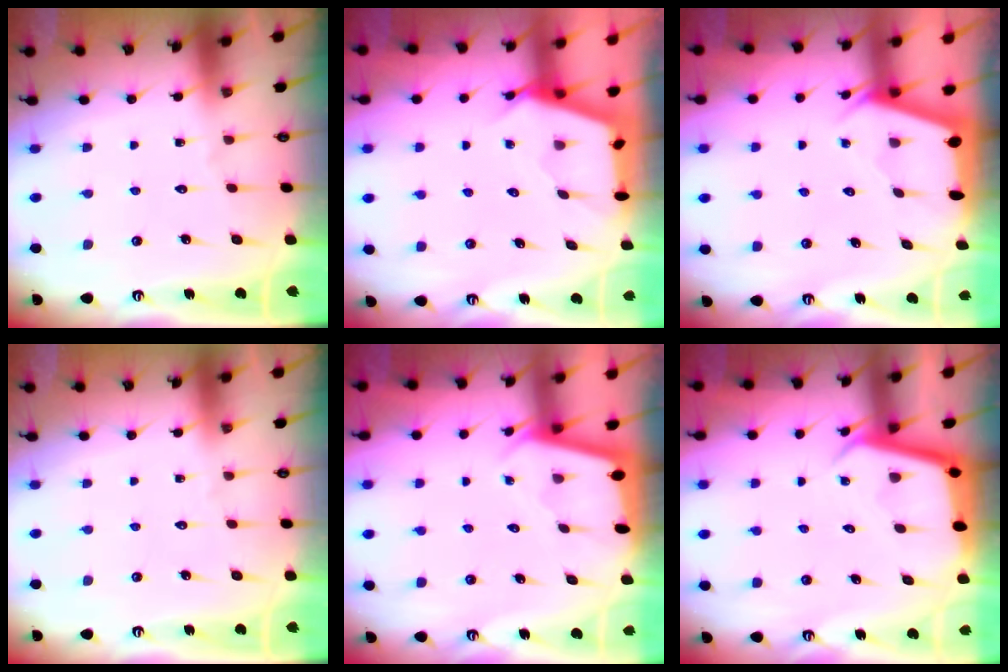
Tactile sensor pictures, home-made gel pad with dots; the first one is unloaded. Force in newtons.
{"total": 2.7, "press": 2.7, "slide": 0.3}
{"total": 2.4, "press": 2.3, "slide": 0.3}
{"total": 0.0}
{"total": 2.3, "press": 2.3, "slide": 0.1}
{"total": 3.8, "press": 3.8, "slide": 0.2}